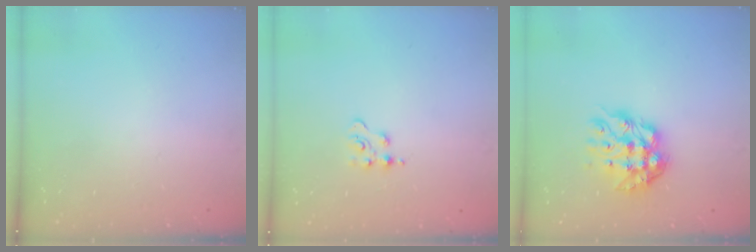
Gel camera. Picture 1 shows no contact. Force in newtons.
{"total": 2.9, "press": 2.9, "slide": 0.4}
{"total": 11.4, "press": 11.3, "slide": 1.1}